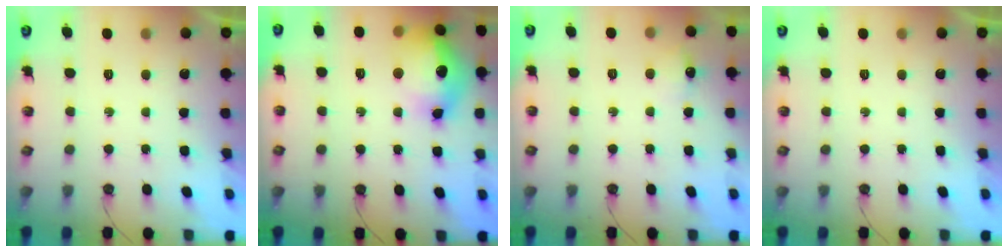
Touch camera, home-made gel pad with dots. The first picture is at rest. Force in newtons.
{"total": 17.1, "press": 17.0, "slide": 1.5}
{"total": 5.4, "press": 5.3, "slide": 1.3}
{"total": 0.0}